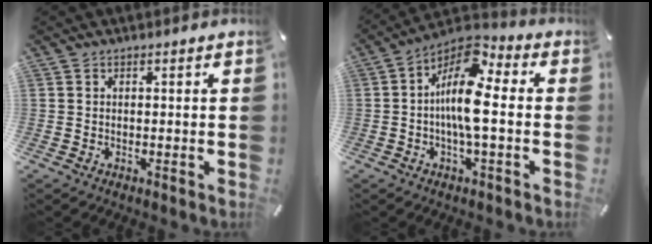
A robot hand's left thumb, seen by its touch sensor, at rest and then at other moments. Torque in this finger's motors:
{"motor_torque": [0.31, 0.67, 1.25, 0.16, 0.32]}